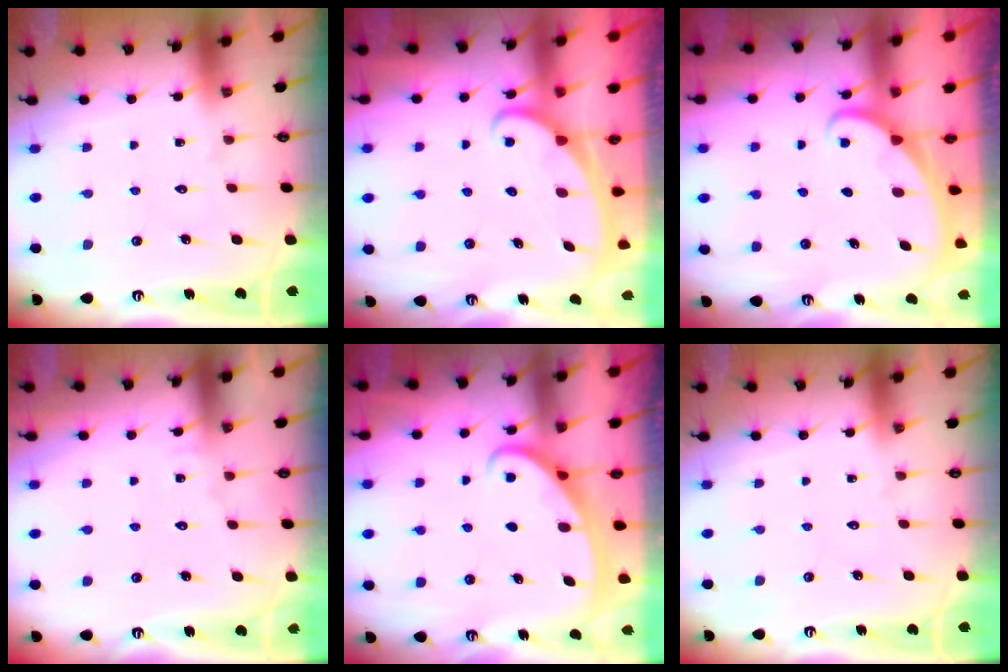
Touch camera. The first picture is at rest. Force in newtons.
{"total": 1.9, "press": 1.9, "slide": 0.1}
{"total": 1.7, "press": 1.7, "slide": 0.1}
{"total": 3.9, "press": 3.9, "slide": 0.4}
{"total": 2.6, "press": 2.6, "slide": 0.4}
{"total": 0.0}